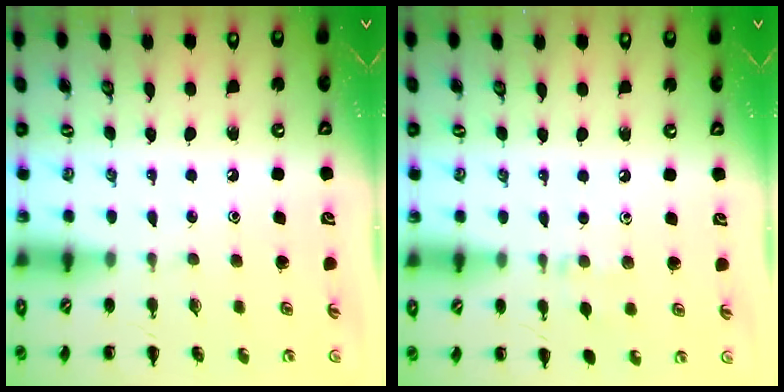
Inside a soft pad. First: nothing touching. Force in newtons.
{"total": 4.6, "press": 4.4, "slide": 1.5}